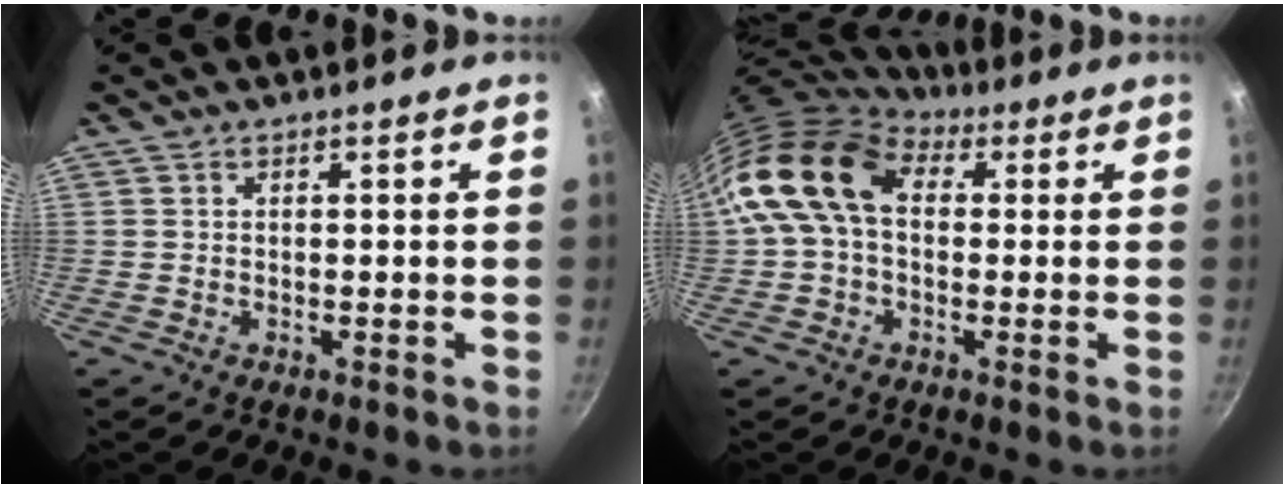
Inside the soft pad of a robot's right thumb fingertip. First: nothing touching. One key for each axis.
{"total": 14.0, "fx": 2.3, "fy": 9.6, "fz": 9.9, "tx": -0.159, "ty": 0.017, "tz": 0.022}